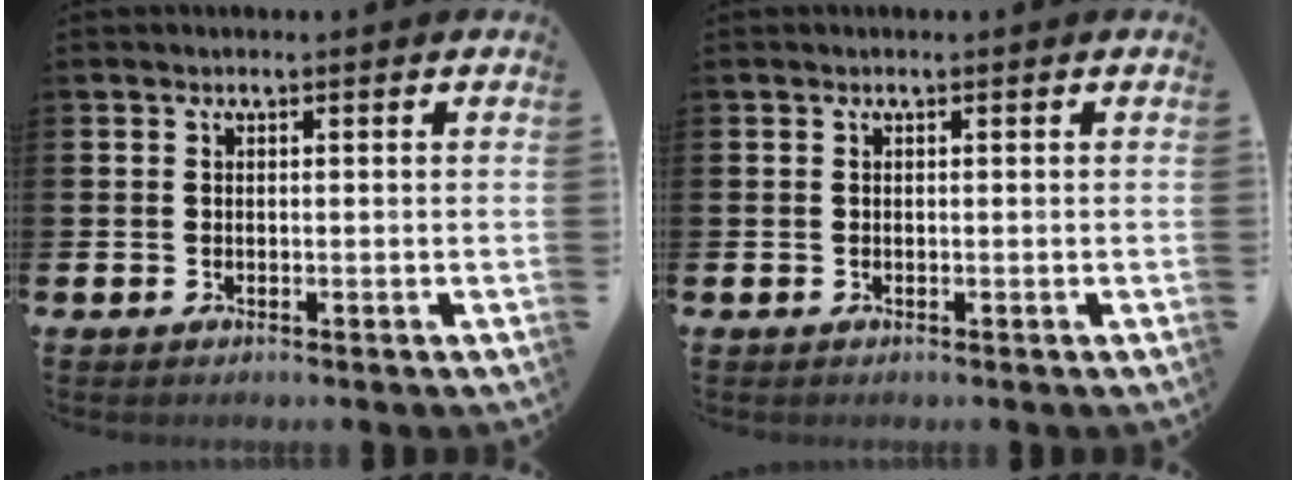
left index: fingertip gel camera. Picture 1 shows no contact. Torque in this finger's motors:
{"motor_torque": [-0.08, -0.01, 0.00, -0.01]}